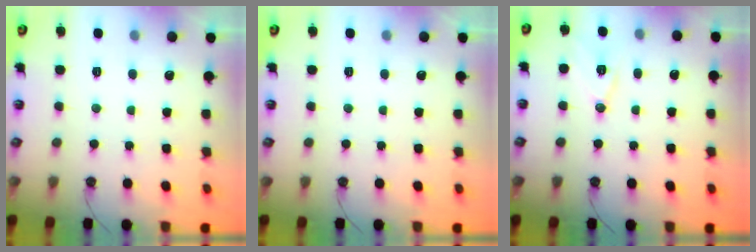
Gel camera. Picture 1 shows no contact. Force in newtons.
{"total": 0.0}
{"total": 10.0, "press": 9.3, "slide": 3.6}